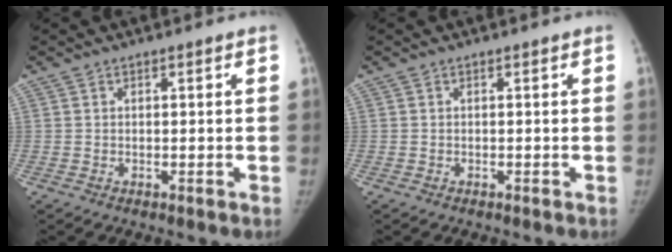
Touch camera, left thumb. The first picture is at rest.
{"total": 0.0}